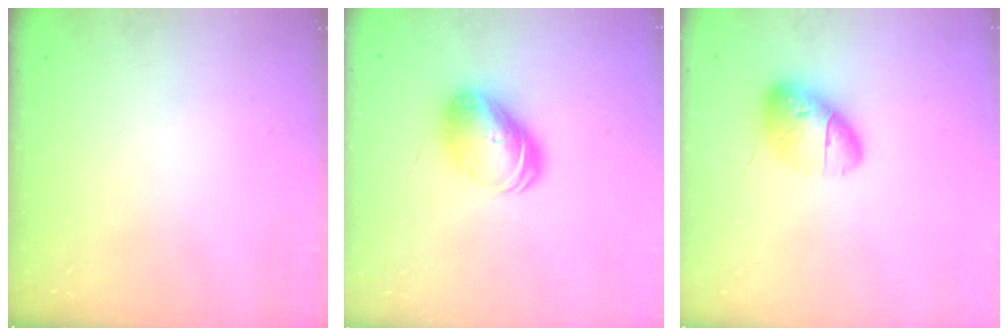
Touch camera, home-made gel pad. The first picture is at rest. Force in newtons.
{"total": 8.9, "press": 8.9, "slide": 0.7}
{"total": 14.8, "press": 14.4, "slide": 3.4}